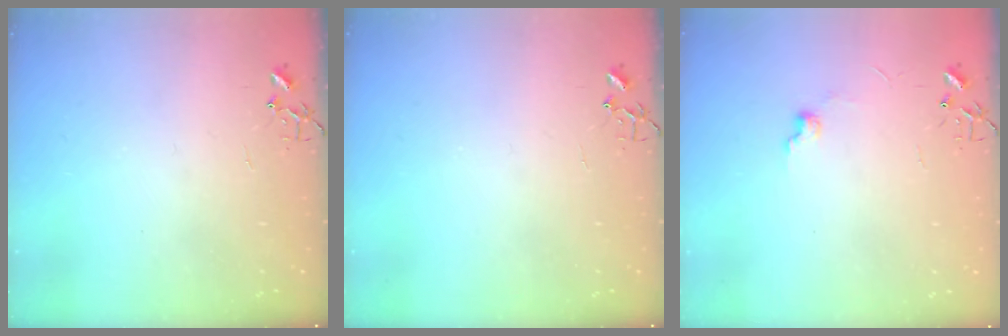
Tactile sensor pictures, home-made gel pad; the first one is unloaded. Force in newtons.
{"total": 0.0}
{"total": 6.9, "press": 6.8, "slide": 1.0}